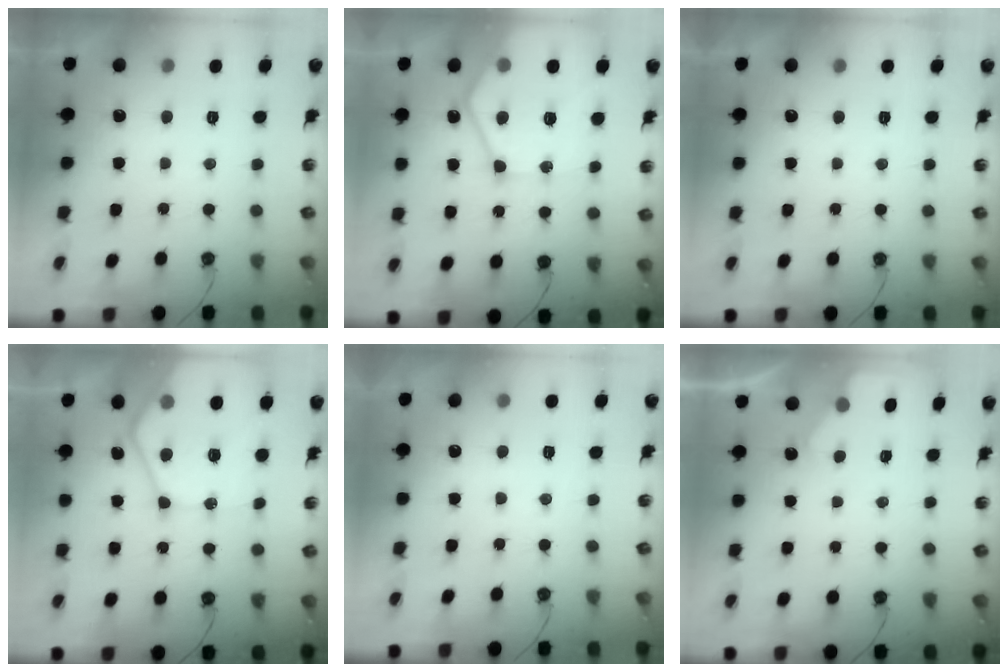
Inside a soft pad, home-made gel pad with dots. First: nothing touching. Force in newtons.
{"total": 18.1, "press": 18.0, "slide": 1.9}
{"total": 0.0}
{"total": 18.8, "press": 18.7, "slide": 2.2}
{"total": 2.0, "press": 2.0, "slide": 0.3}
{"total": 1.9, "press": 1.9, "slide": 0.3}